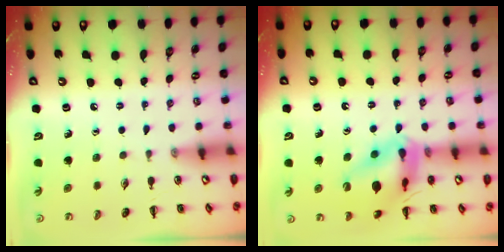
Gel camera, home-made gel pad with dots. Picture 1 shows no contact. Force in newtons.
{"total": 15.7, "press": 15.5, "slide": 2.3}